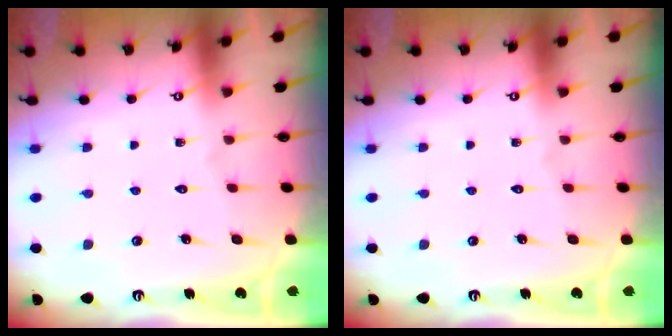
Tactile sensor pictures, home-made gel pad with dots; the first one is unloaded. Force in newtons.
{"total": 0.0}